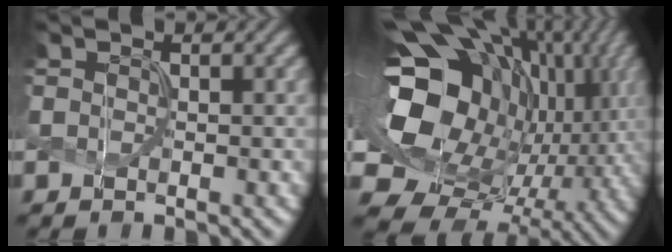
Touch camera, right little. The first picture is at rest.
{"total": 20.1, "force": [1.8, 14.3, 14.0], "torque": [-0.269, -0.026, 0.059]}